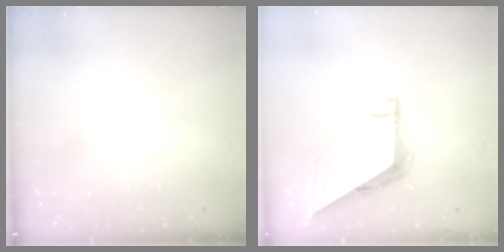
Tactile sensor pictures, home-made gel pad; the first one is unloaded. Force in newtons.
{"total": 8.0, "press": 8.0, "slide": 0.5}